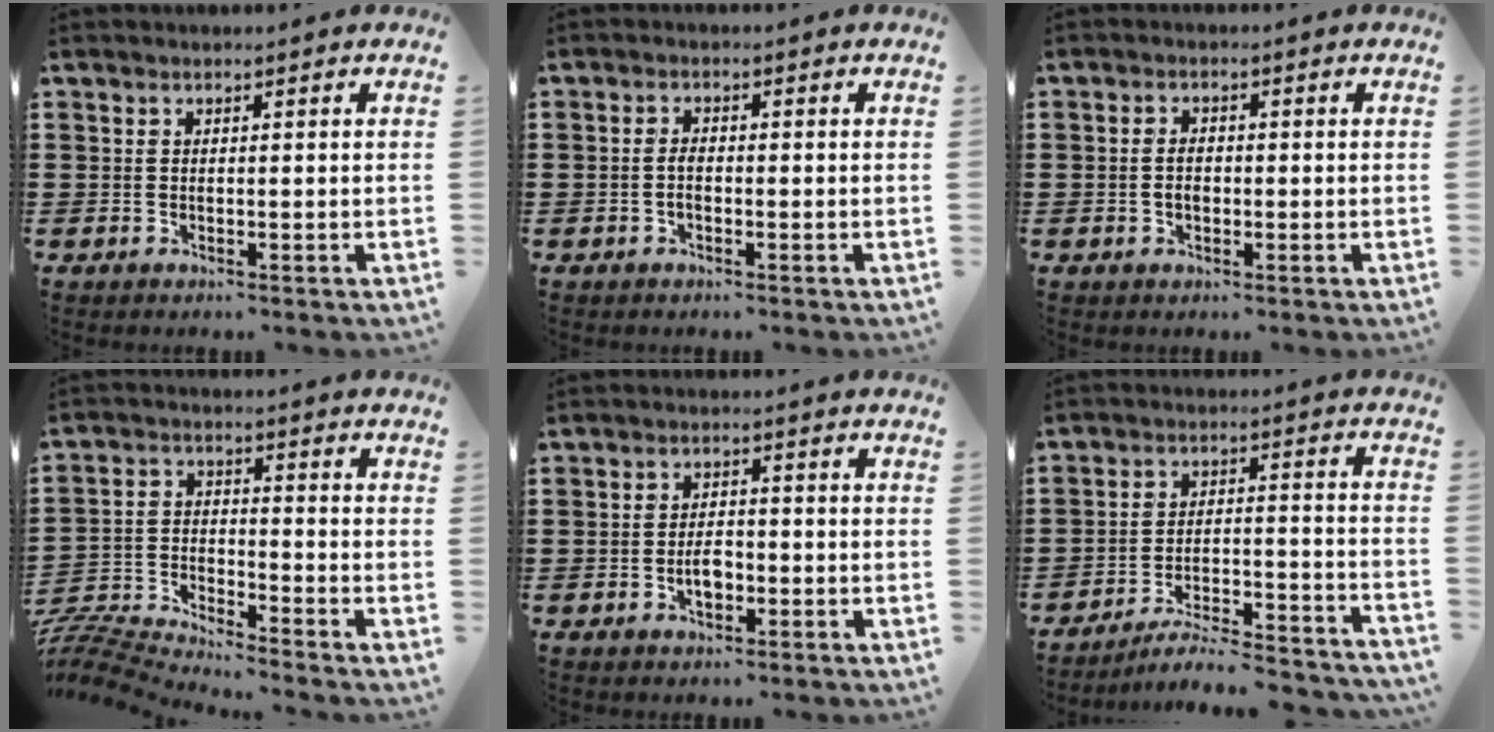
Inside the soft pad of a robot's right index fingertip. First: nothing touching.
{"total": 1.7, "force": [-0.5, 0.6, 1.5], "torque": [-0.038, -0.004, -0.012]}
{"total": 2.2, "force": [-0.3, 1.1, 1.8], "torque": [-0.037, 0.002, -0.006]}
{"total": 6.4, "force": [-6.4, -0.3, 0.4], "torque": [-0.031, -0.006, -0.135]}
{"total": 3.3, "force": [-1.1, 1.4, 2.7], "torque": [-0.052, 0.001, -0.018]}
{"total": 6.6, "force": [-6.2, 0.2, 2.3], "torque": [-0.041, -0.004, -0.122]}